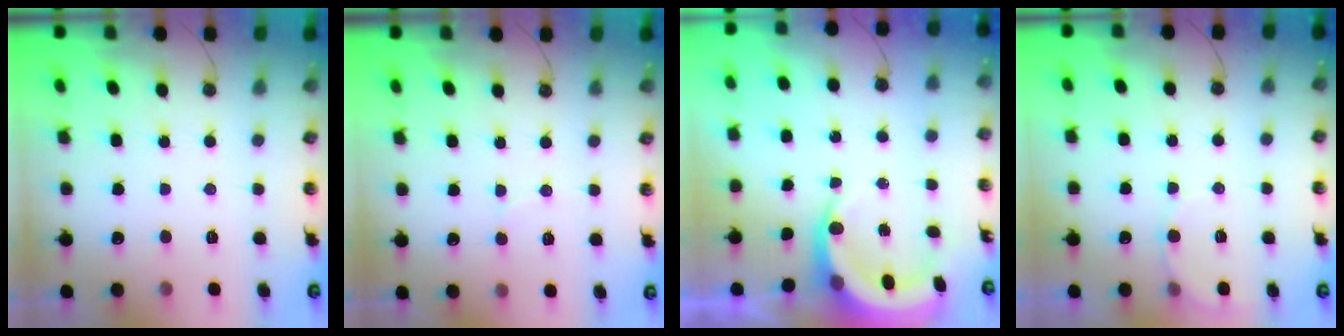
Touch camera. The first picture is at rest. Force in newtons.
{"total": 4.6, "press": 4.6, "slide": 0.4}
{"total": 8.1, "press": 7.9, "slide": 1.8}
{"total": 6.3, "press": 6.2, "slide": 0.5}